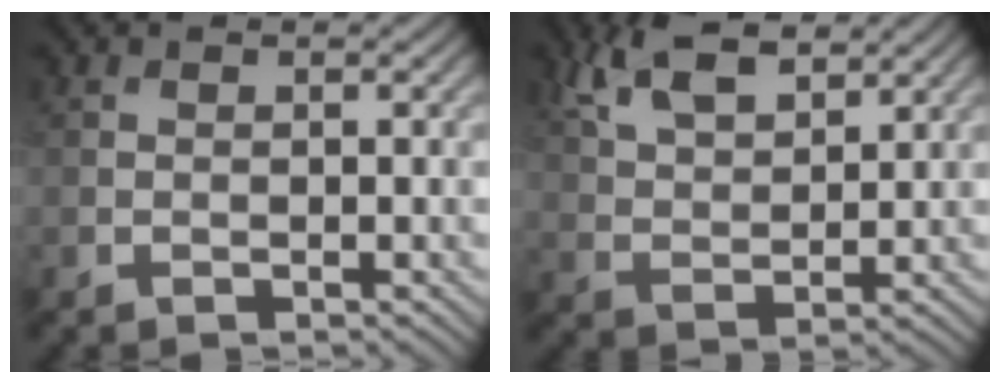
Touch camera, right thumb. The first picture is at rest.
{"total": 7.5, "force": [4.9, 3.0, 4.8], "torque": [-0.116, 0.007, 0.101]}